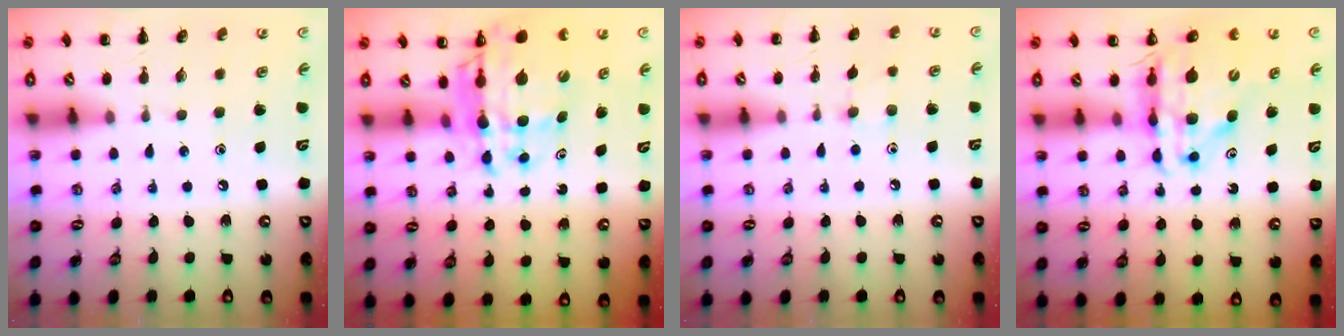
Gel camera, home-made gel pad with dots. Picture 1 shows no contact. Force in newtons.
{"total": 12.7, "press": 12.2, "slide": 3.5}
{"total": 6.7, "press": 6.4, "slide": 2.1}
{"total": 12.4, "press": 12.0, "slide": 3.4}